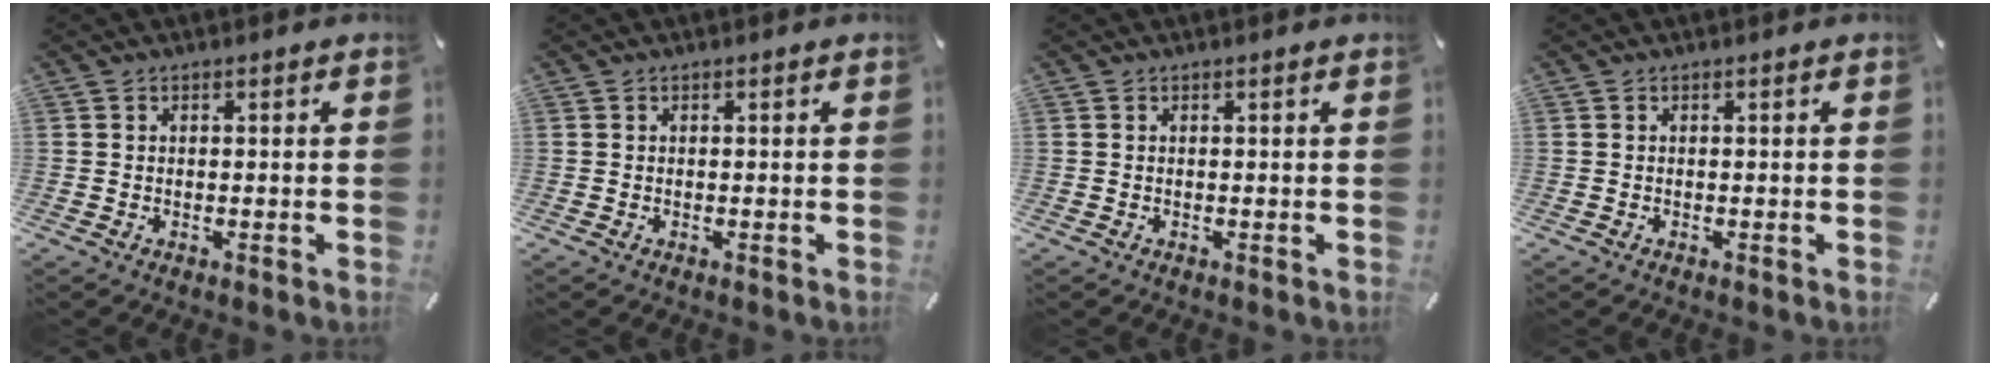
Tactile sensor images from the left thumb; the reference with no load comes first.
{"total": 0.0}
{"total": 0.0}
{"total": 0.0}